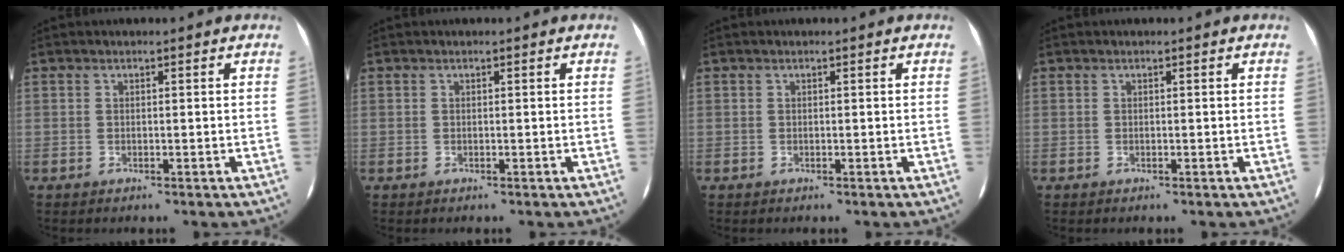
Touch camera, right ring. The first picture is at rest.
{"total": 0.0}
{"total": 0.0}
{"total": 0.0}